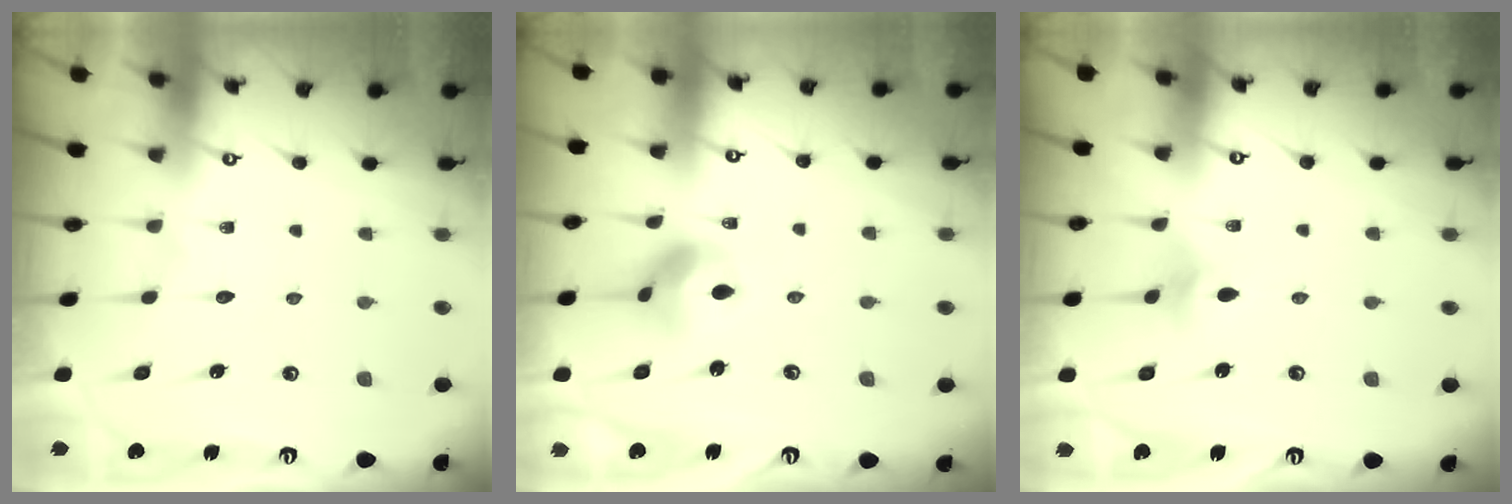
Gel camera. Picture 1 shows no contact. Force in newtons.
{"total": 7.7, "press": 7.7, "slide": 0.3}
{"total": 4.1, "press": 4.0, "slide": 0.8}